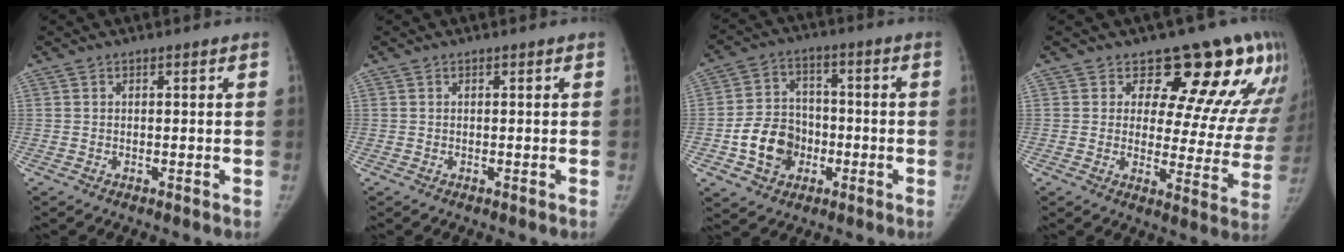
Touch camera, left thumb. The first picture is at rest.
{"total": 0.0}
{"total": 11.5, "force": [-3.2, 9.4, 5.7], "torque": [-0.067, 0.023, -0.057]}
{"total": 17.3, "force": [11.9, 7.7, 9.9], "torque": [-0.064, -0.070, 0.132]}